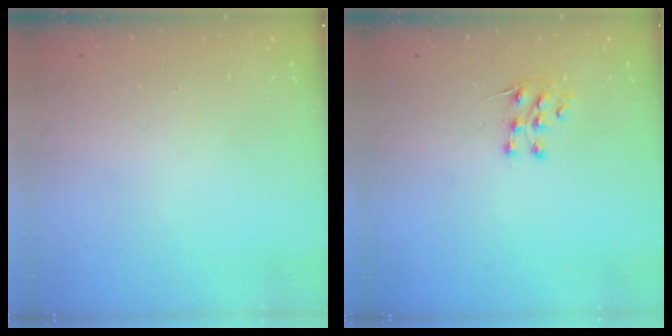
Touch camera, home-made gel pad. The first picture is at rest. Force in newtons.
{"total": 6.7, "press": 6.5, "slide": 1.4}